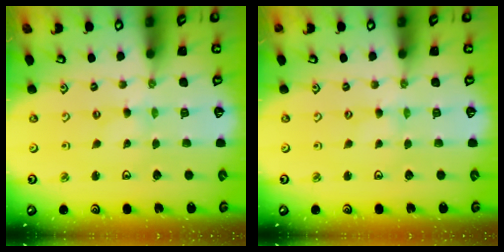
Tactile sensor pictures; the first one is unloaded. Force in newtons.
{"total": 0.0}